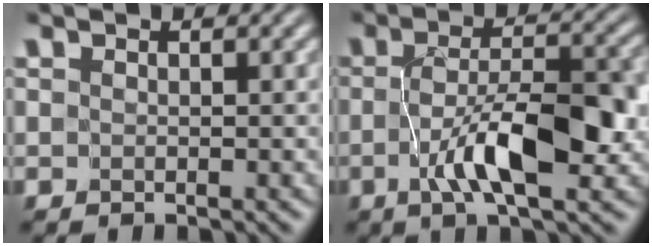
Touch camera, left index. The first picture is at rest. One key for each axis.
{"total": 8.1, "fx": -2.3, "fy": 2.6, "fz": 7.3, "tx": -0.125, "ty": -0.003, "tz": -0.036}